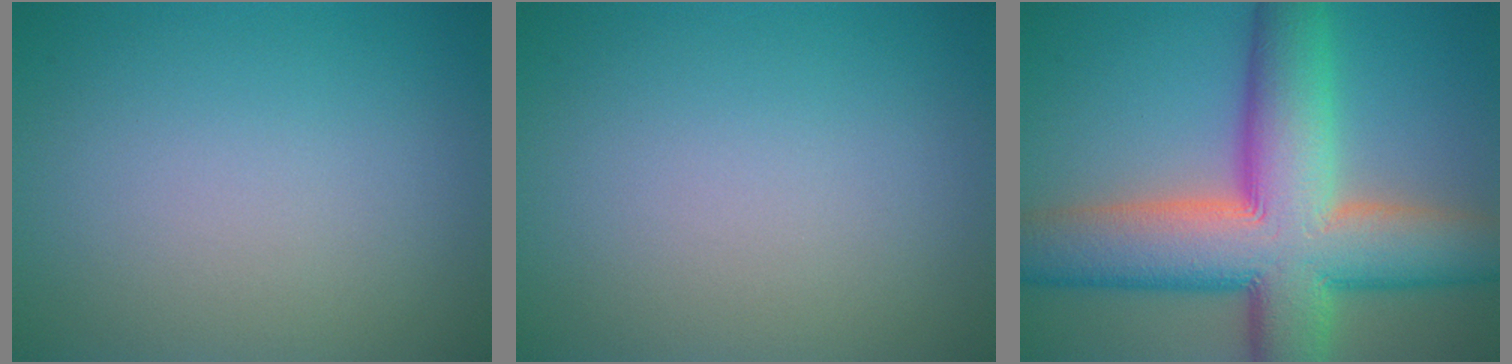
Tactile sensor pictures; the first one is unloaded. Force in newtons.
{"total": 0.0}
{"total": 14.2, "press": 14.2, "slide": 0.8}